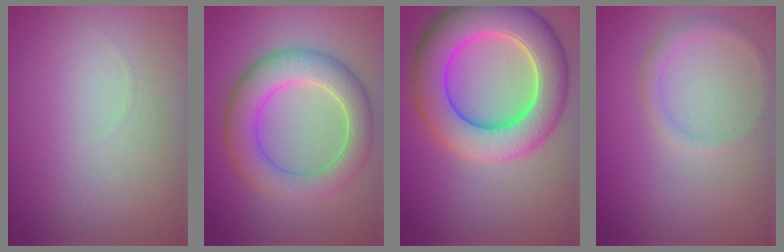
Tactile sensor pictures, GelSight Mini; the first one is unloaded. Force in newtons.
{"total": 5.9, "press": 5.9, "slide": 0.4}
{"total": 9.7, "press": 9.7, "slide": 0.2}
{"total": 1.4, "press": 1.4, "slide": 0.0}